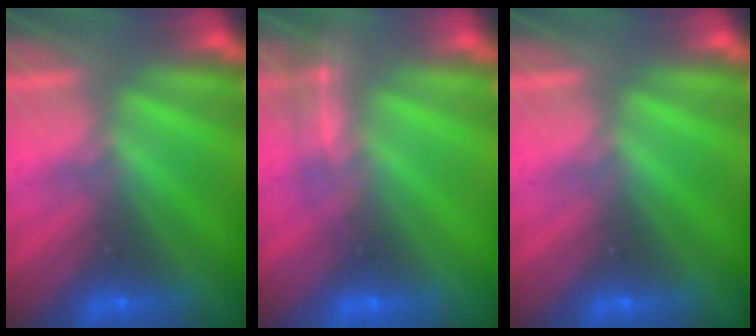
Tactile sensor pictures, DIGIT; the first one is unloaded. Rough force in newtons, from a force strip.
{"total": 1.9}
{"total": 0.0}